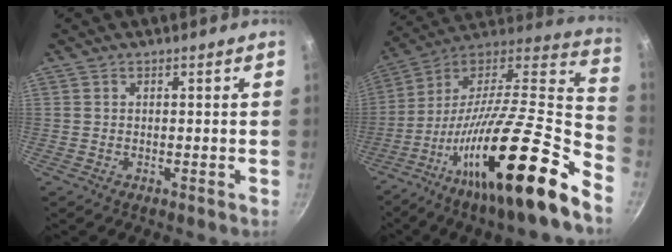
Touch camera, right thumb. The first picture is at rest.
{"total": 31.8, "force": [-16.1, 5.9, 26.9], "torque": [-0.358, 0.055, -0.286]}